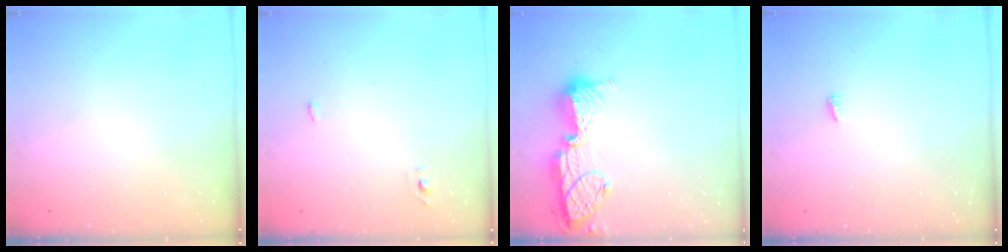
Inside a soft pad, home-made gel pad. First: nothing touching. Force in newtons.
{"total": 2.7, "press": 2.6, "slide": 0.8}
{"total": 13.9, "press": 13.8, "slide": 1.0}
{"total": 3.6, "press": 3.6, "slide": 0.4}